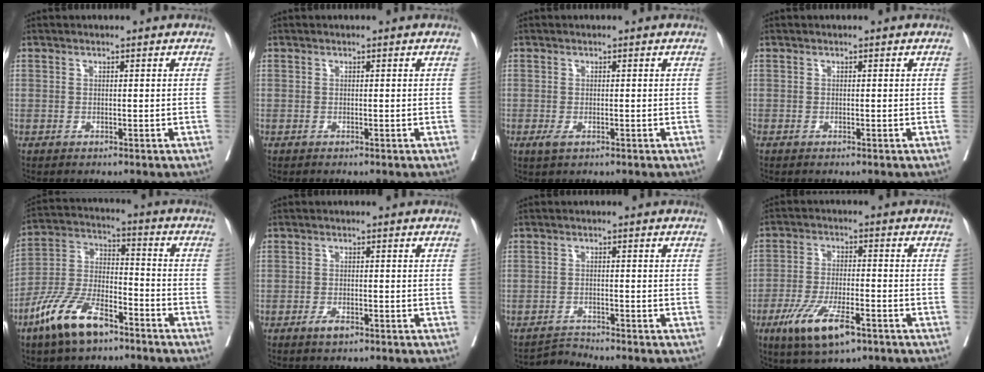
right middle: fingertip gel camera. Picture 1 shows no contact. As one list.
[{"total": 0.0}, {"total": 1.5, "force": [-0.7, 0.6, 1.2], "torque": [-0.022, -0.003, -0.006]}, {"total": 0.0}, {"total": 12.9, "force": [-8.2, 4.8, 8.7], "torque": [-0.182, -0.004, -0.162]}, {"total": 2.0, "force": [-1.2, 0.7, 1.4], "torque": [-0.026, -0.001, -0.020]}, {"total": 2.1, "force": [-1.8, -0.7, -0.8], "torque": [0.020, -0.012, -0.030]}, {"total": 10.3, "force": [-5.5, 2.8, 8.2], "torque": [-0.160, -0.019, -0.091]}]